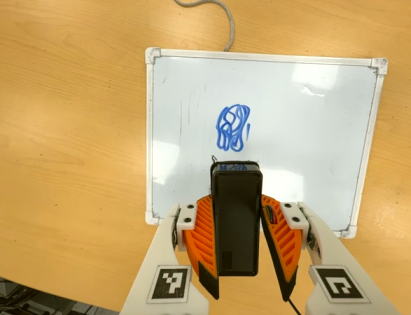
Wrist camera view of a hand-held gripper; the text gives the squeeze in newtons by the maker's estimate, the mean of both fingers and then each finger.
{"total": 5.7, "left": 4.7, "right": 6.8}